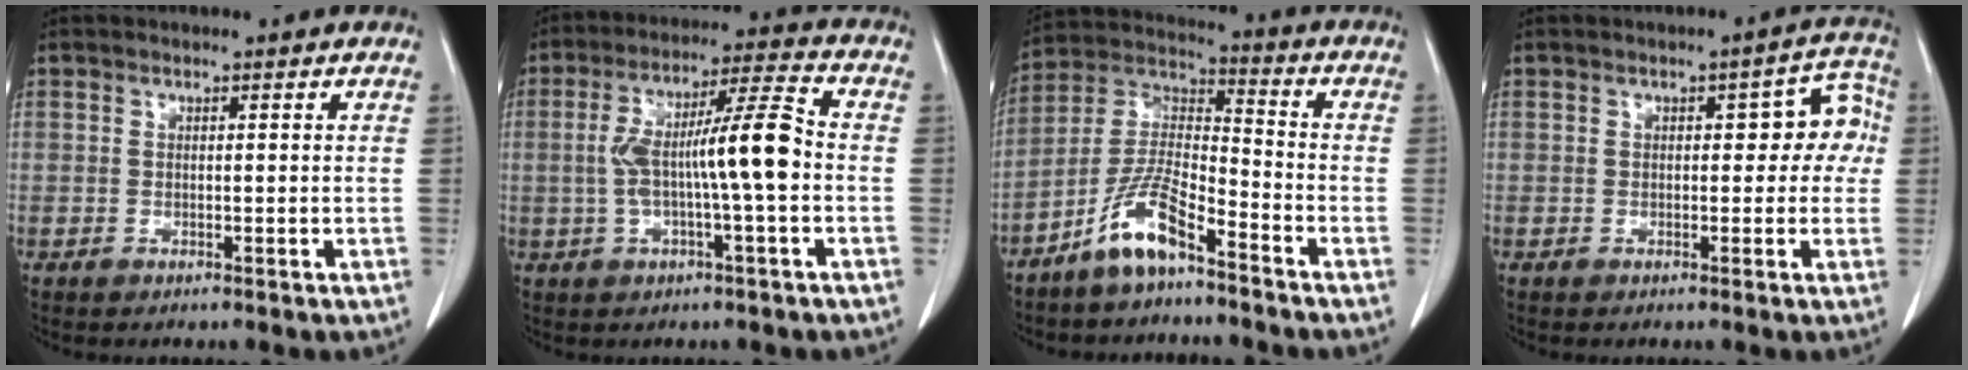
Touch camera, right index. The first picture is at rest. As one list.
[{"total": 11.5, "force": [-1.0, 0.7, 11.5], "torque": [-0.208, 0.026, -0.020]}, {"total": 9.9, "force": [-6.8, 2.0, 6.9], "torque": [-0.152, 0.001, -0.137]}, {"total": 6.0, "force": [0.5, 3.0, 5.2], "torque": [-0.045, 0.037, 0.004]}]